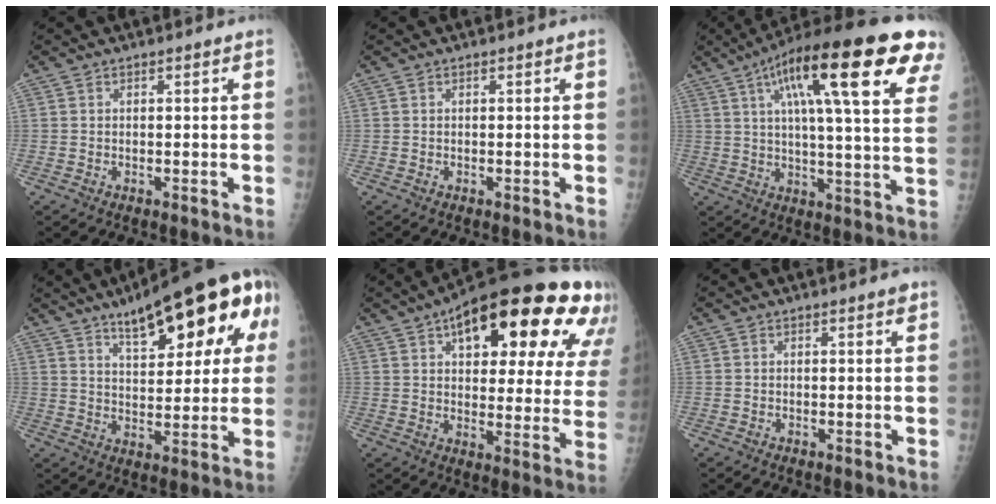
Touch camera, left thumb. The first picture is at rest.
{"total": 0.0}
{"total": 26.8, "force": [12.3, 5.8, 23.1], "torque": [-0.332, 0.005, 0.178]}
{"total": 19.7, "force": [8.9, 6.8, 16.3], "torque": [-0.203, -0.006, 0.123]}
{"total": 29.7, "force": [14.3, 11.9, 23.2], "torque": [-0.284, 0.008, 0.198]}
{"total": 0.9, "force": [0.6, 0.2, 0.7], "torque": [-0.011, 0.000, 0.006]}